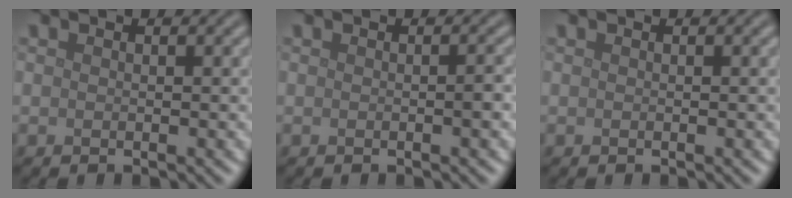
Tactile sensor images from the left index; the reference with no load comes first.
{"total": 0.7, "force": [-0.2, 0.0, 0.7], "torque": [-0.009, 0.003, -0.001]}
{"total": 0.0}